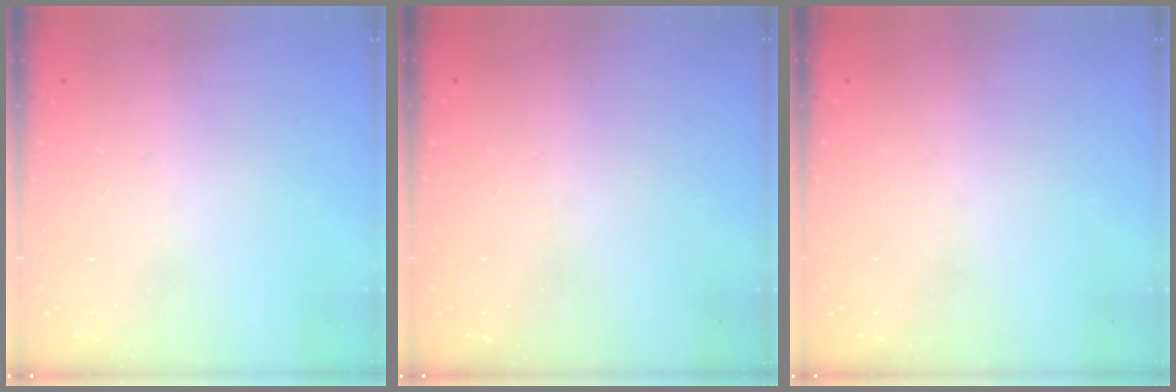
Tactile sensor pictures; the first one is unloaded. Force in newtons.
{"total": 0.0}
{"total": 0.0}